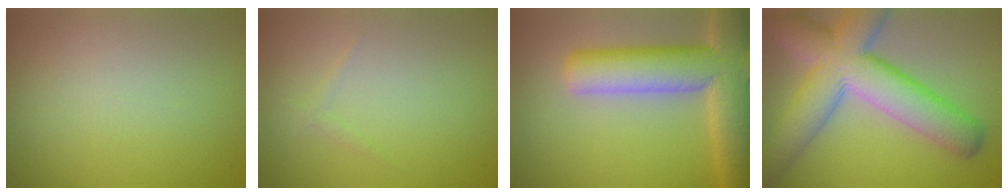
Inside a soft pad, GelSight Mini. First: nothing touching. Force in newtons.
{"total": 0.6, "press": 0.6, "slide": 0.0}
{"total": 10.2, "press": 10.2, "slide": 0.8}
{"total": 10.5, "press": 10.5, "slide": 0.8}